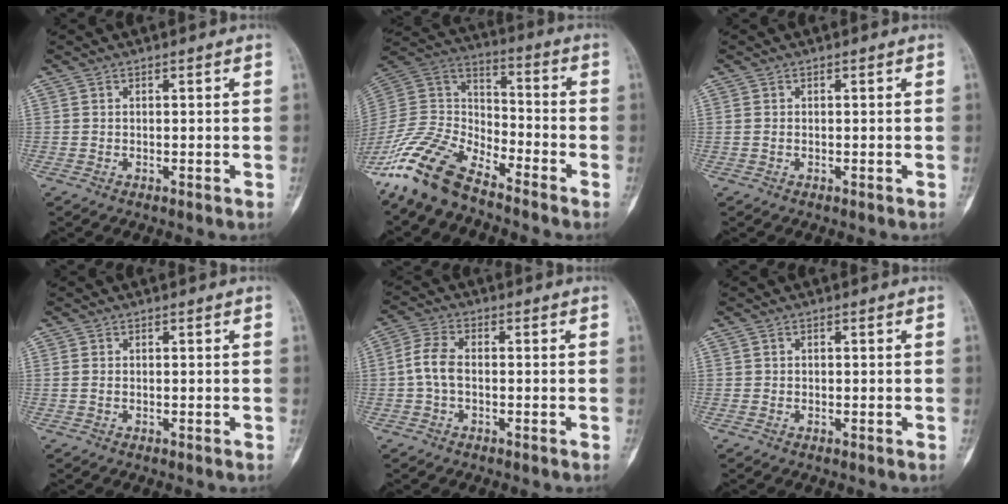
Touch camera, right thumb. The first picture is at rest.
{"total": 15.0, "force": [-11.9, 5.7, 7.1], "torque": [-0.134, 0.076, -0.241]}
{"total": 0.7, "force": [-0.1, 0.4, 0.5], "torque": [-0.015, -0.001, -0.002]}
{"total": 0.9, "force": [-0.1, 0.6, 0.7], "torque": [-0.019, -0.001, 0.000]}
{"total": 5.2, "force": [-0.7, 2.9, 4.2], "torque": [-0.095, 0.016, -0.020]}
{"total": 0.0}